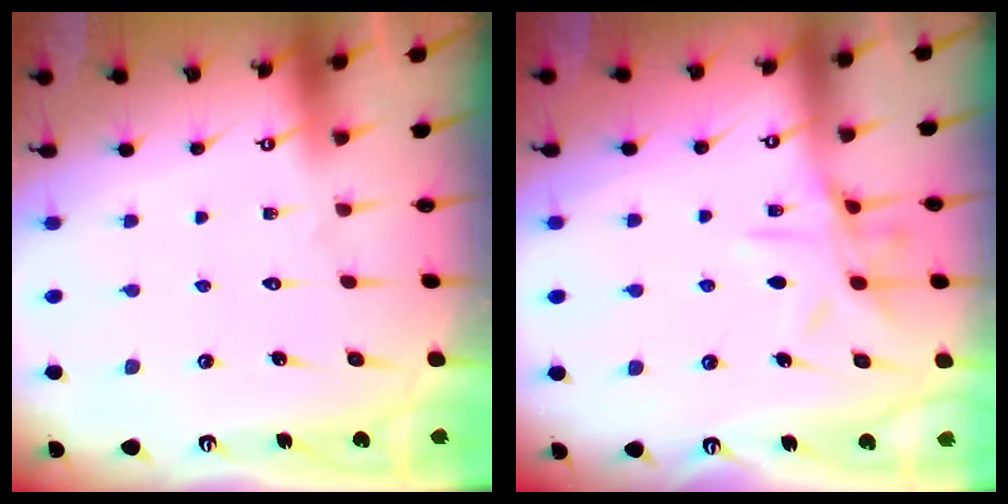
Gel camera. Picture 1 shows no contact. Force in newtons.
{"total": 11.0, "press": 10.9, "slide": 0.7}